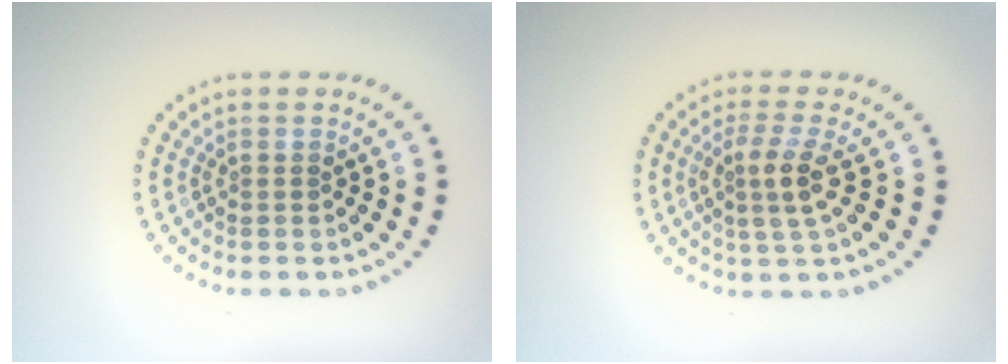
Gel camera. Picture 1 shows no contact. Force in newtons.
{"total": 2.9, "press": 2.5, "slide": 1.5}